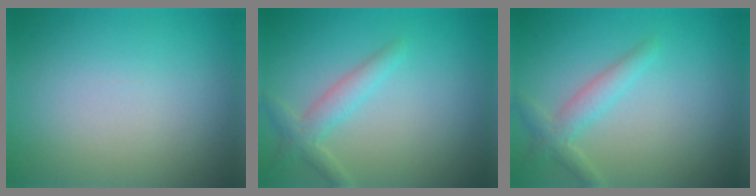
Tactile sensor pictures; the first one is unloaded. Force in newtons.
{"total": 2.3, "press": 2.3, "slide": 0.0}
{"total": 2.3, "press": 2.3, "slide": 0.0}